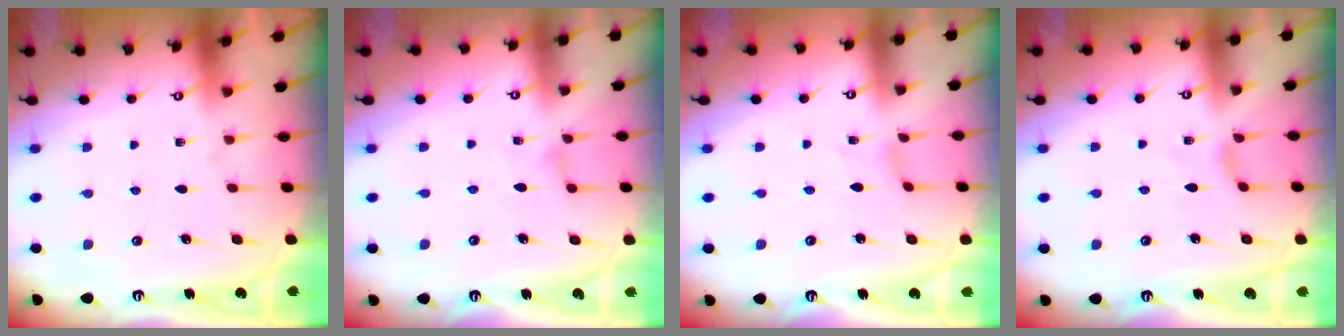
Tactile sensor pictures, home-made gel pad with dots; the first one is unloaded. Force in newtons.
{"total": 0.0}
{"total": 1.1, "press": 1.0, "slide": 0.2}
{"total": 2.0, "press": 2.0, "slide": 0.5}